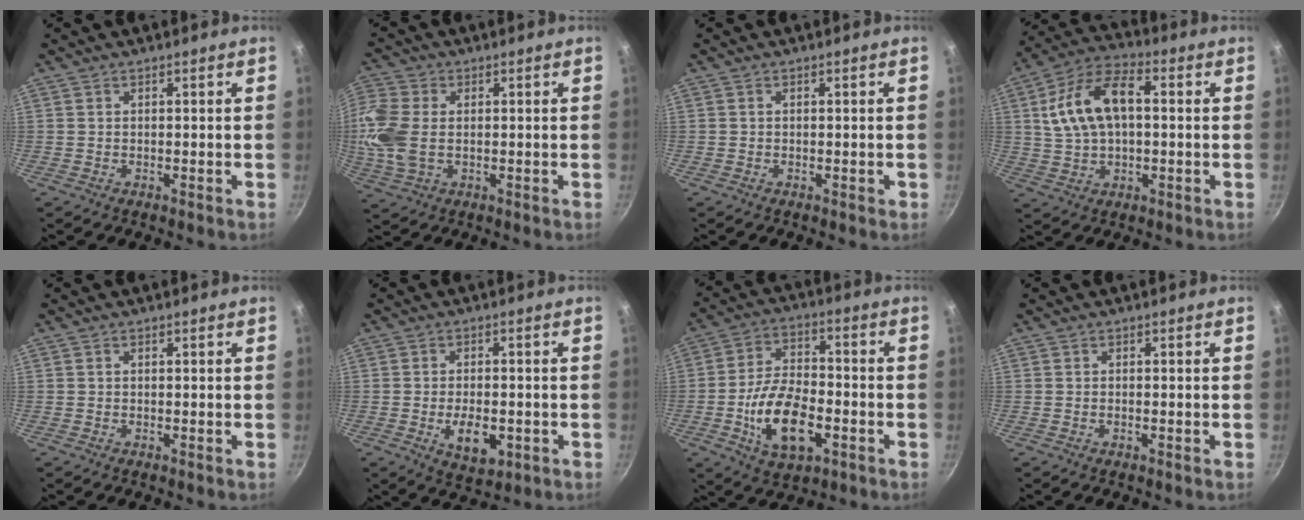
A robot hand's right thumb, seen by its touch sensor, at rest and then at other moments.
{"total": 10.0, "force": [0.1, 6.5, 7.5], "torque": [-0.171, 0.004, -0.004]}
{"total": 0.7, "force": [-0.2, 0.5, 0.5], "torque": [-0.004, 0.003, -0.002]}
{"total": 14.7, "force": [2.0, 8.4, 11.9], "torque": [-0.211, 0.029, 0.028]}
{"total": 0.0}
{"total": 7.5, "force": [-2.0, 4.2, 5.9], "torque": [-0.081, 0.001, -0.023]}
{"total": 14.8, "force": [-4.4, 7.9, 11.7], "torque": [-0.199, 0.025, -0.077]}
{"total": 0.6, "force": [-0.3, 0.2, 0.5], "torque": [-0.011, 0.003, -0.007]}